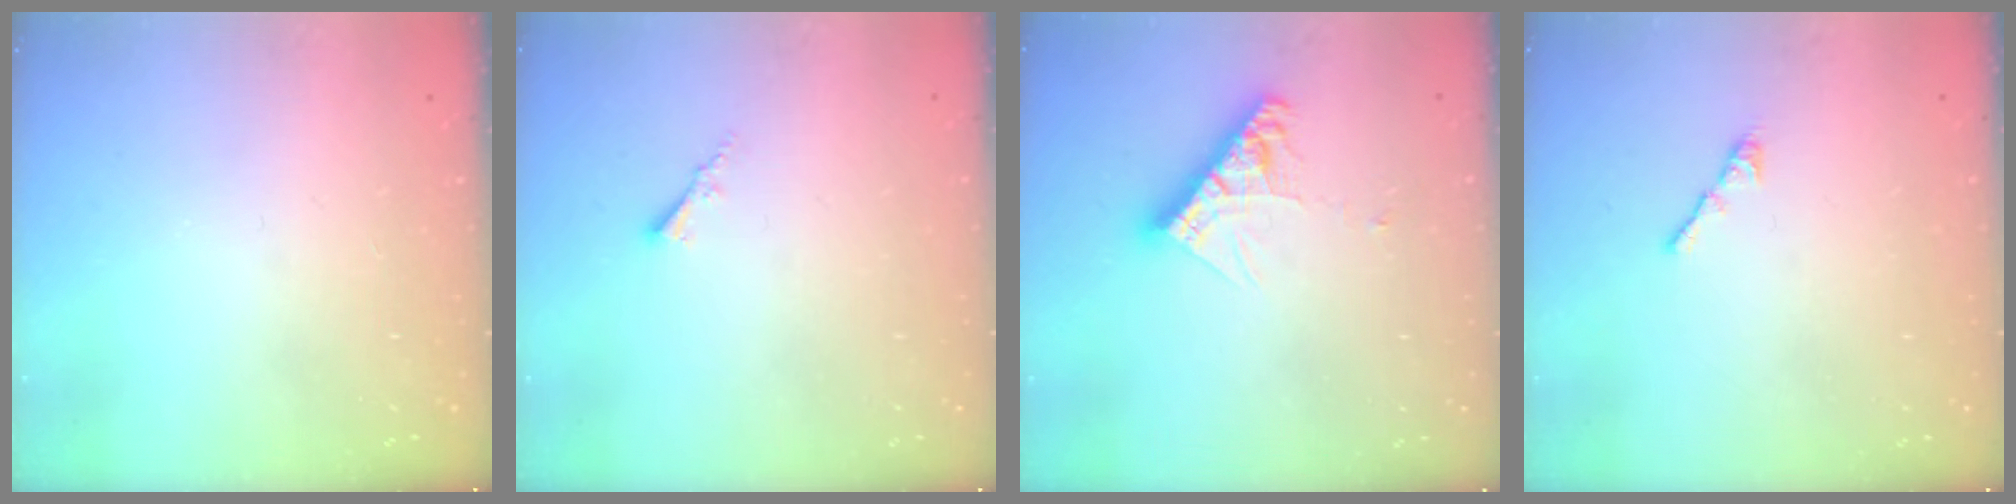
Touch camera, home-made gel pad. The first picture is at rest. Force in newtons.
{"total": 1.8, "press": 1.7, "slide": 0.3}
{"total": 9.5, "press": 9.4, "slide": 0.8}
{"total": 0.6, "press": 0.4, "slide": 0.4}